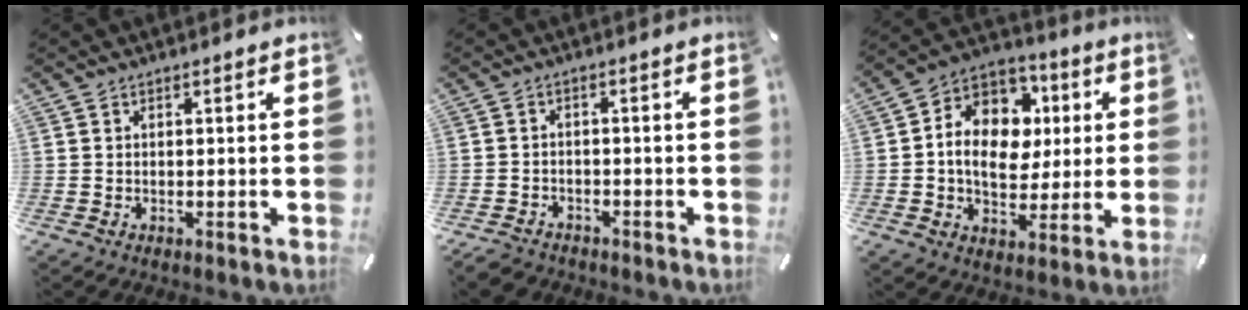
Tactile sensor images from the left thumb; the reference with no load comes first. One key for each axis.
{"total": 3.0, "fx": -2.3, "fy": 1.7, "fz": 0.7, "tx": -0.018, "ty": 0.013, "tz": -0.049}
{"total": 12.9, "fx": 0.6, "fy": 10.9, "fz": 6.8, "tx": -0.125, "ty": 0.001, "tz": 0.014}